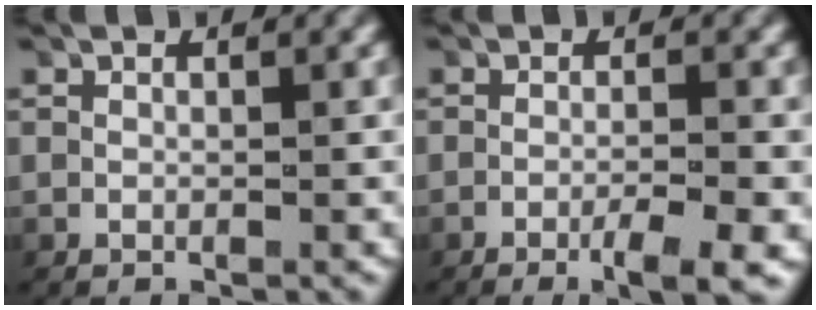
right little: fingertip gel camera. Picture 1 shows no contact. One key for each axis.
{"total": 4.0, "fx": -2.4, "fy": 0.6, "fz": 3.1, "tx": -0.042, "ty": -0.001, "tz": -0.044}